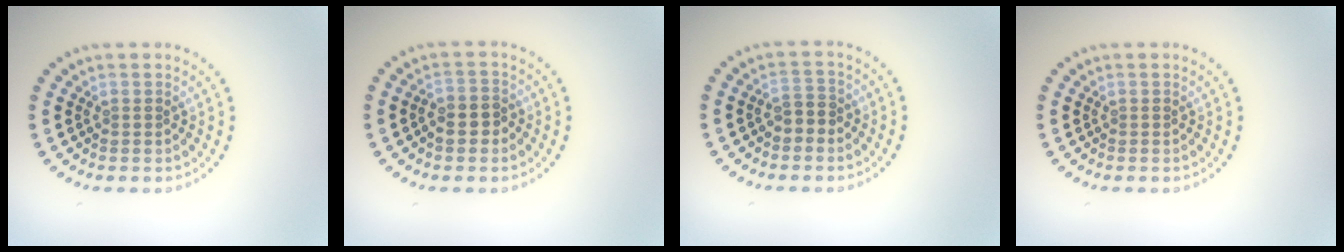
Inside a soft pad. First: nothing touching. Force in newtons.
{"total": 2.3, "press": 2.2, "slide": 0.9}
{"total": 1.9, "press": 1.7, "slide": 0.7}
{"total": 0.0}